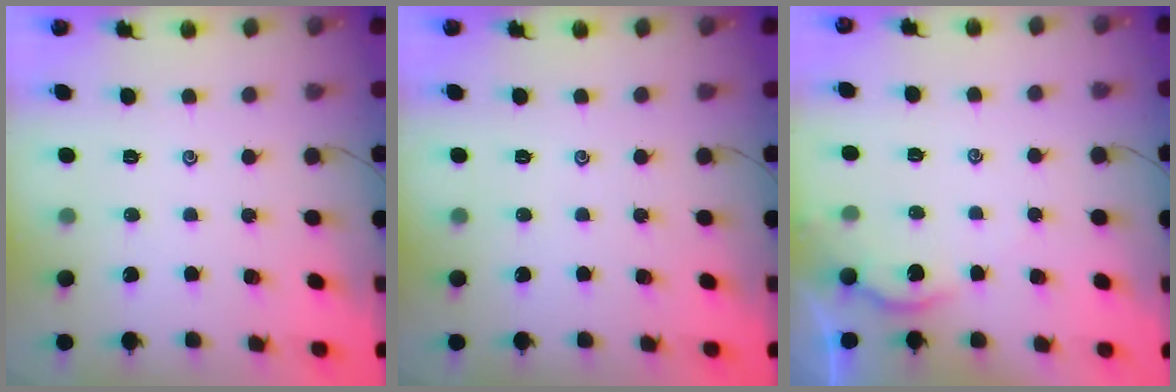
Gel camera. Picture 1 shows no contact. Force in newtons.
{"total": 0.0}
{"total": 2.3, "press": 2.2, "slide": 0.4}